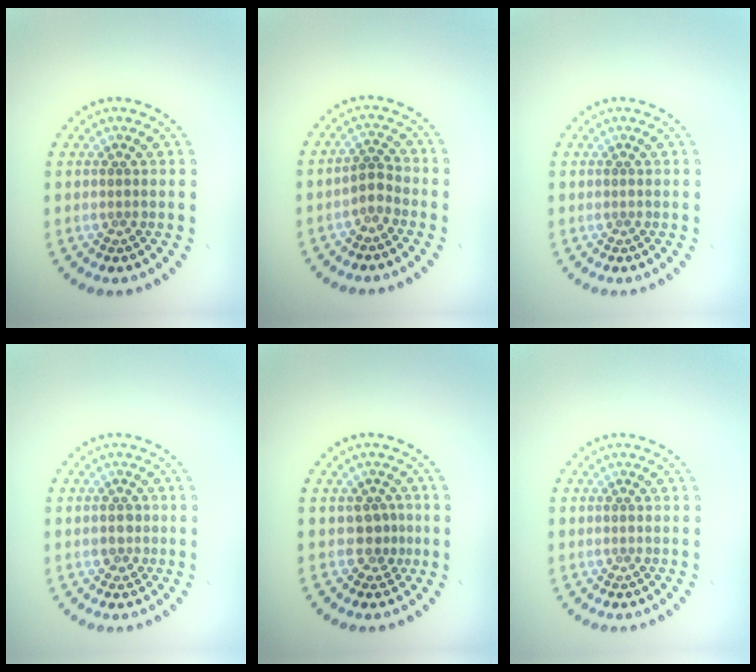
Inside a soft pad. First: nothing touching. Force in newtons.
{"total": 1.4, "press": 1.2, "slide": 0.7}
{"total": 0.0}
{"total": 1.1, "press": 1.1, "slide": 0.3}
{"total": 1.7, "press": 1.3, "slide": 1.1}
{"total": 0.0}